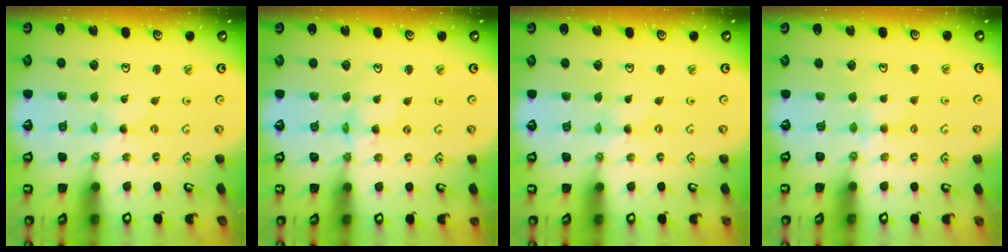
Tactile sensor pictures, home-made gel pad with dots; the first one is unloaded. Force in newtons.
{"total": 2.9, "press": 2.9, "slide": 0.4}
{"total": 0.0}
{"total": 3.0, "press": 2.9, "slide": 0.5}